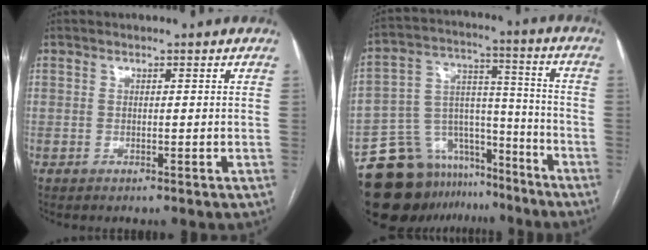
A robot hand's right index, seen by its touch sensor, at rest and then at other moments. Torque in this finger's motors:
{"motor_torque": [-0.33, -0.31, -0.65, -0.21]}